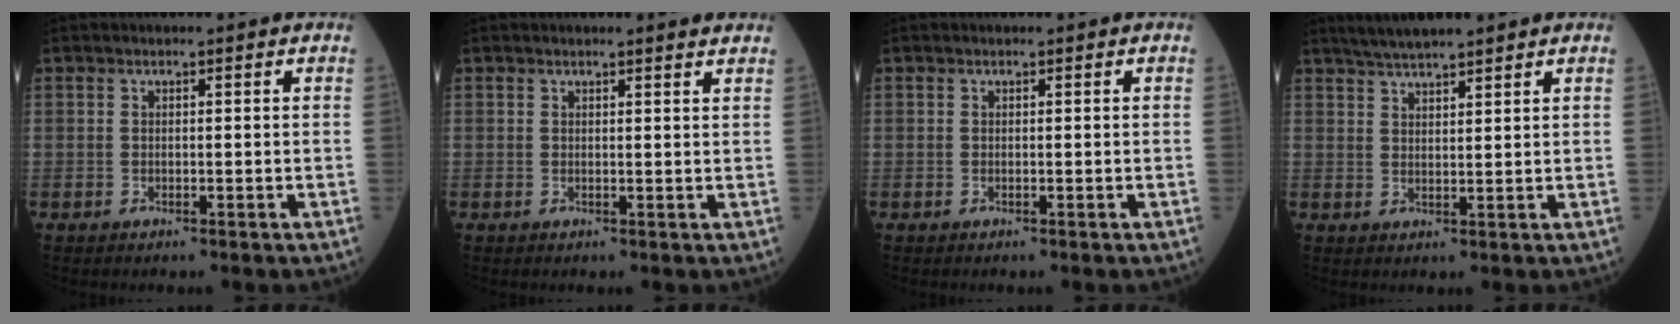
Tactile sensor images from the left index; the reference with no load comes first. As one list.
[{"total": 2.7, "force": [2.6, -0.1, 0.7], "torque": [-0.012, -0.006, 0.019]}, {"total": 0.0}, {"total": 6.4, "force": [5.5, 0.4, 3.1], "torque": [-0.055, 0.028, 0.098]}]